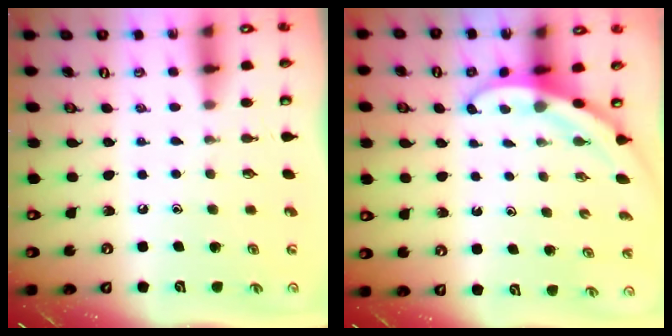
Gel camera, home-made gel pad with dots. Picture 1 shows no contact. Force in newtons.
{"total": 3.2, "press": 3.2, "slide": 0.1}